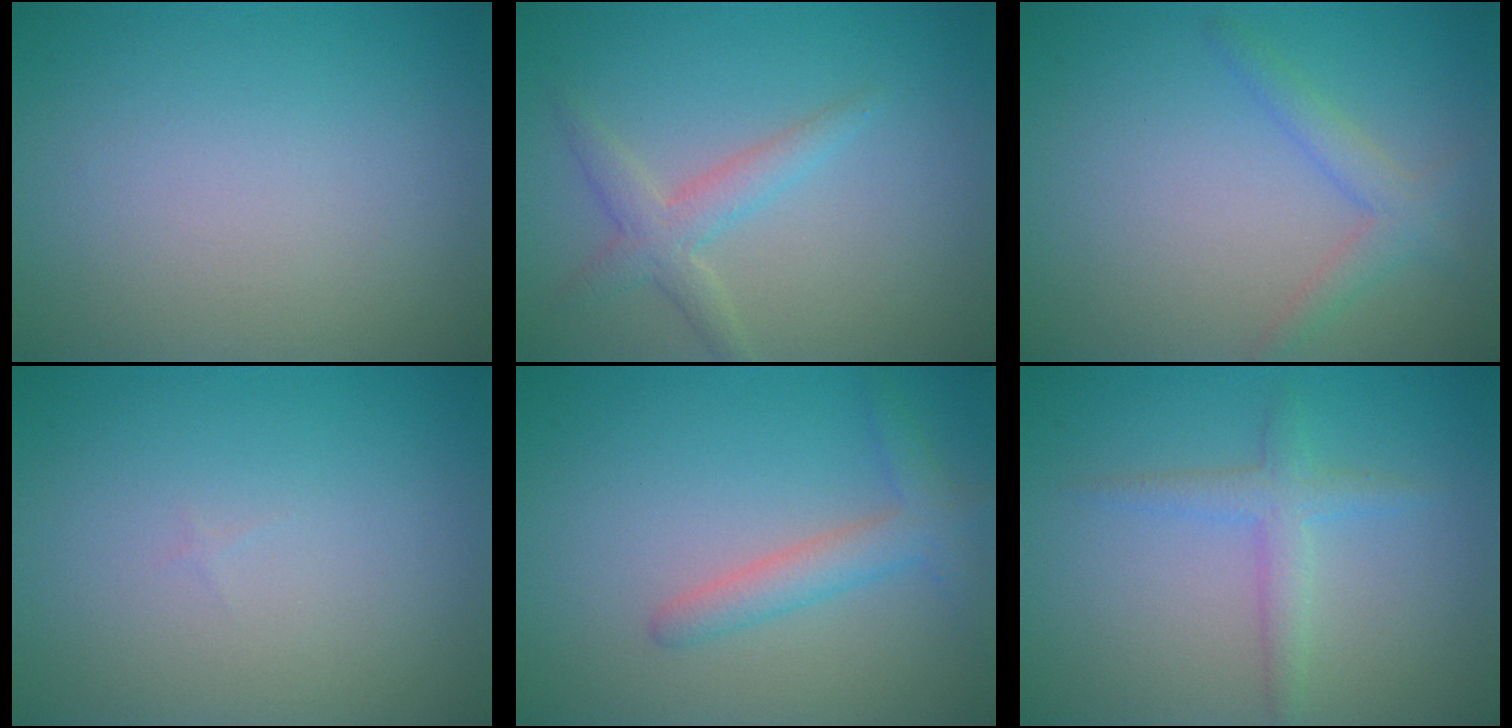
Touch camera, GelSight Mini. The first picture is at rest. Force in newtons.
{"total": 2.5, "press": 2.5, "slide": 0.1}
{"total": 2.1, "press": 2.1, "slide": 0.1}
{"total": 0.0}
{"total": 2.1, "press": 2.1, "slide": 0.2}
{"total": 2.2, "press": 2.2, "slide": 0.0}